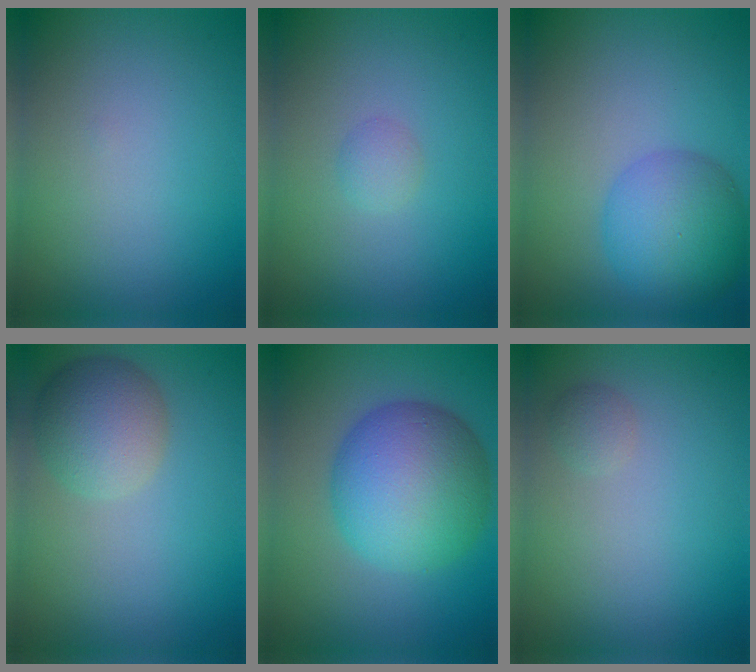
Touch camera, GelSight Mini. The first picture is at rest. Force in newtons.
{"total": 1.0, "press": 1.0, "slide": 0.1}
{"total": 6.2, "press": 6.2, "slide": 0.1}
{"total": 4.7, "press": 4.7, "slide": 0.1}
{"total": 9.8, "press": 9.8, "slide": 0.1}
{"total": 1.0, "press": 1.0, "slide": 0.1}